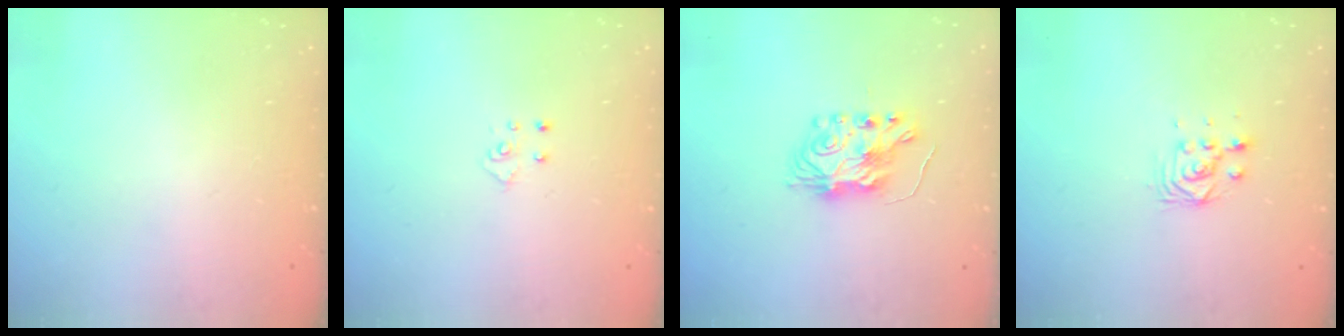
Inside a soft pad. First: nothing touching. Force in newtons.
{"total": 4.2, "press": 4.2, "slide": 0.4}
{"total": 7.5, "press": 7.5, "slide": 0.6}
{"total": 3.8, "press": 3.7, "slide": 0.6}